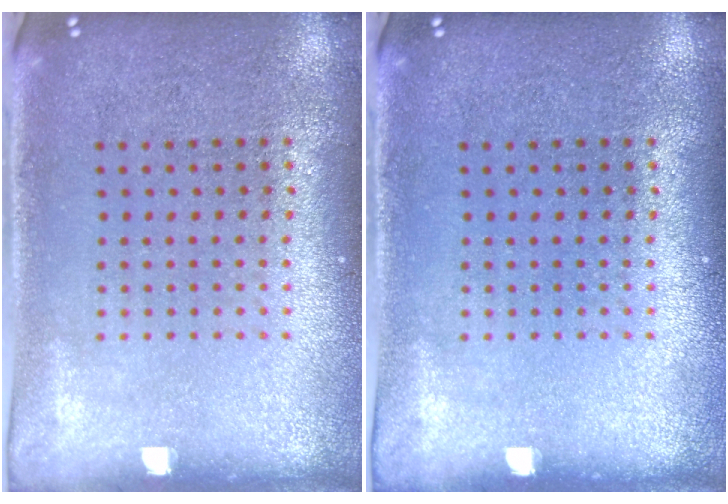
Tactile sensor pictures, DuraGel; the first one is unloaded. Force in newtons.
{"total": 0.0}